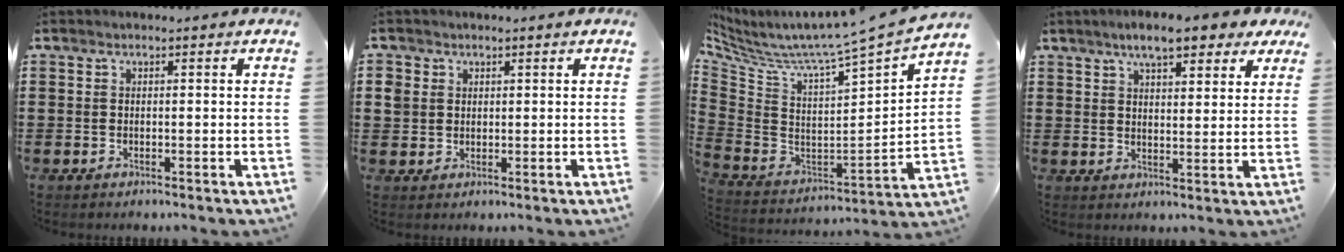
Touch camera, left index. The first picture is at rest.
{"total": 2.2, "force": [0.7, 2.1, 0.1], "torque": [-0.013, 0.010, 0.010]}
{"total": 5.5, "force": [4.6, -0.9, 2.9], "torque": [-0.080, -0.059, 0.063]}
{"total": 7.6, "force": [6.0, 2.0, 4.1], "torque": [-0.080, -0.006, 0.107]}